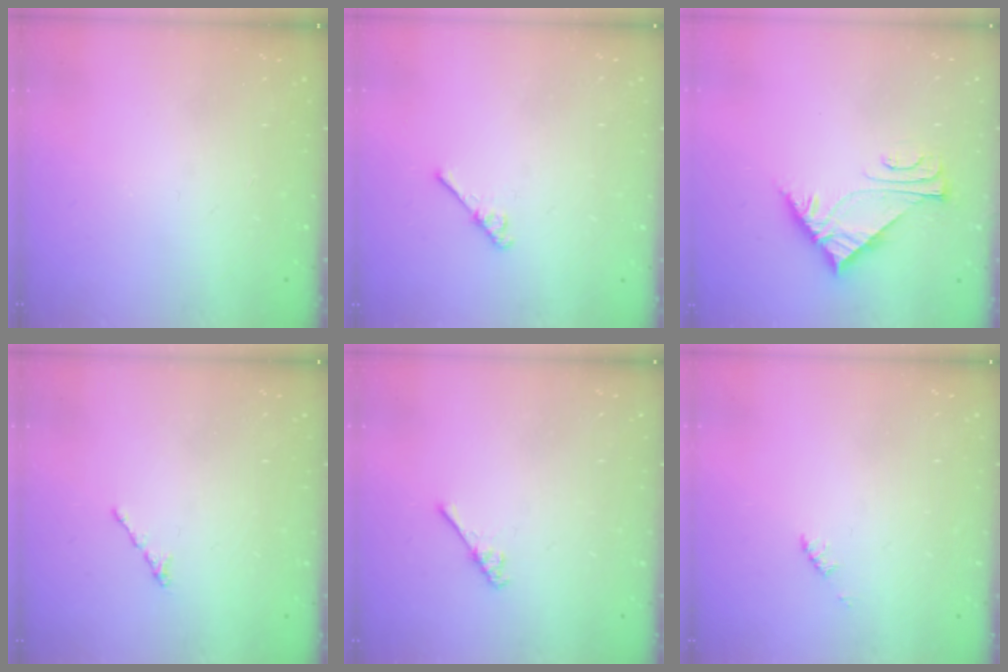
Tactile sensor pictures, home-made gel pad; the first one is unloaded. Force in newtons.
{"total": 4.2, "press": 4.2, "slide": 0.6}
{"total": 6.0, "press": 6.0, "slide": 0.7}
{"total": 0.5, "press": 0.4, "slide": 0.3}
{"total": 2.6, "press": 2.6, "slide": 0.3}
{"total": 1.2, "press": 1.2, "slide": 0.2}